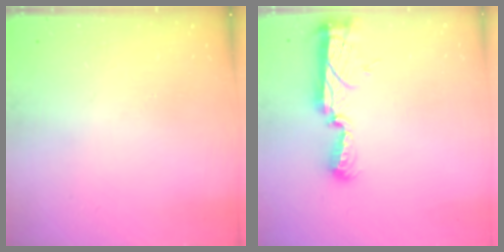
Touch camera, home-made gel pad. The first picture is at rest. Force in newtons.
{"total": 9.0, "press": 8.9, "slide": 0.8}